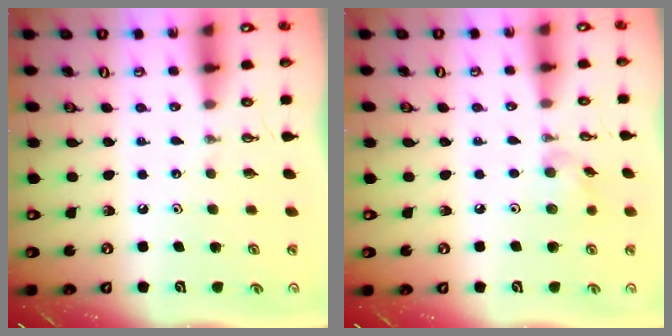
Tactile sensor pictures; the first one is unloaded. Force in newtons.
{"total": 5.6, "press": 5.6, "slide": 0.6}